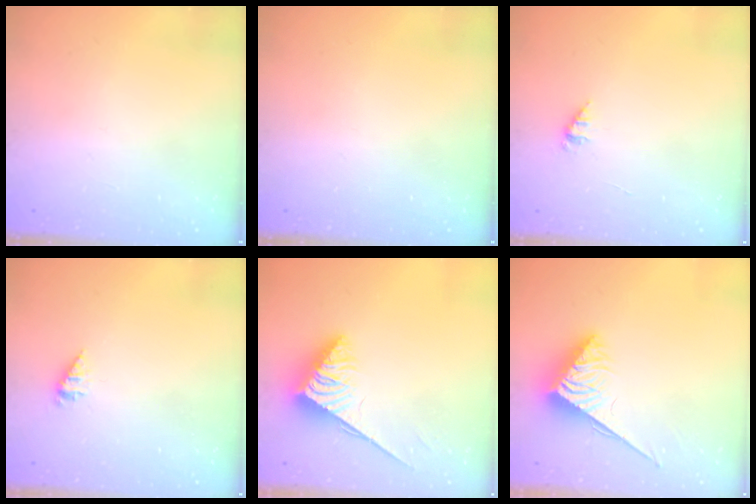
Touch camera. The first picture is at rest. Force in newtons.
{"total": 0.0}
{"total": 1.7, "press": 1.7, "slide": 0.2}
{"total": 2.3, "press": 2.3, "slide": 0.3}
{"total": 3.6, "press": 3.6, "slide": 0.6}
{"total": 4.0, "press": 4.0, "slide": 0.6}